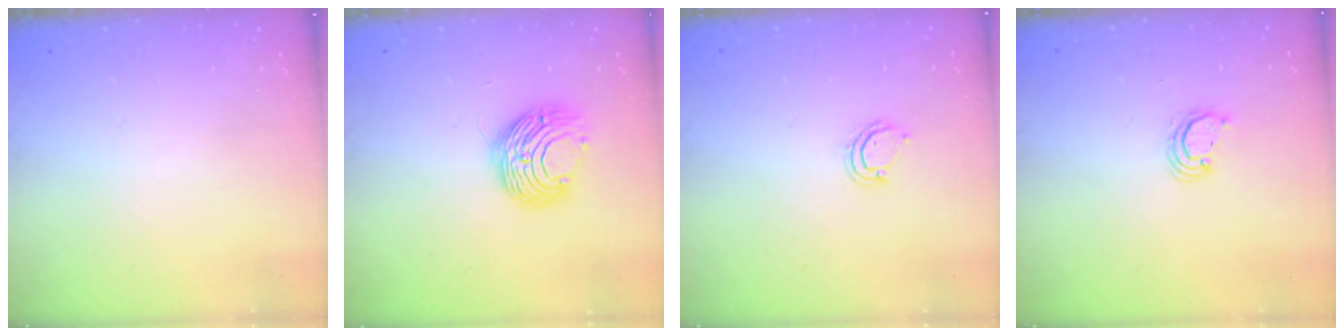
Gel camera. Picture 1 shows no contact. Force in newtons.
{"total": 9.3, "press": 9.3, "slide": 0.3}
{"total": 4.7, "press": 4.6, "slide": 0.4}
{"total": 2.8, "press": 2.8, "slide": 0.2}